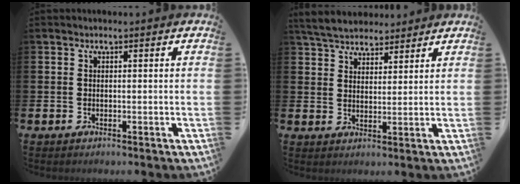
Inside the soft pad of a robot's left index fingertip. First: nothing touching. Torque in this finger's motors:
{"motor_torque": [1.06, -1.08, 0.21, 0.04]}